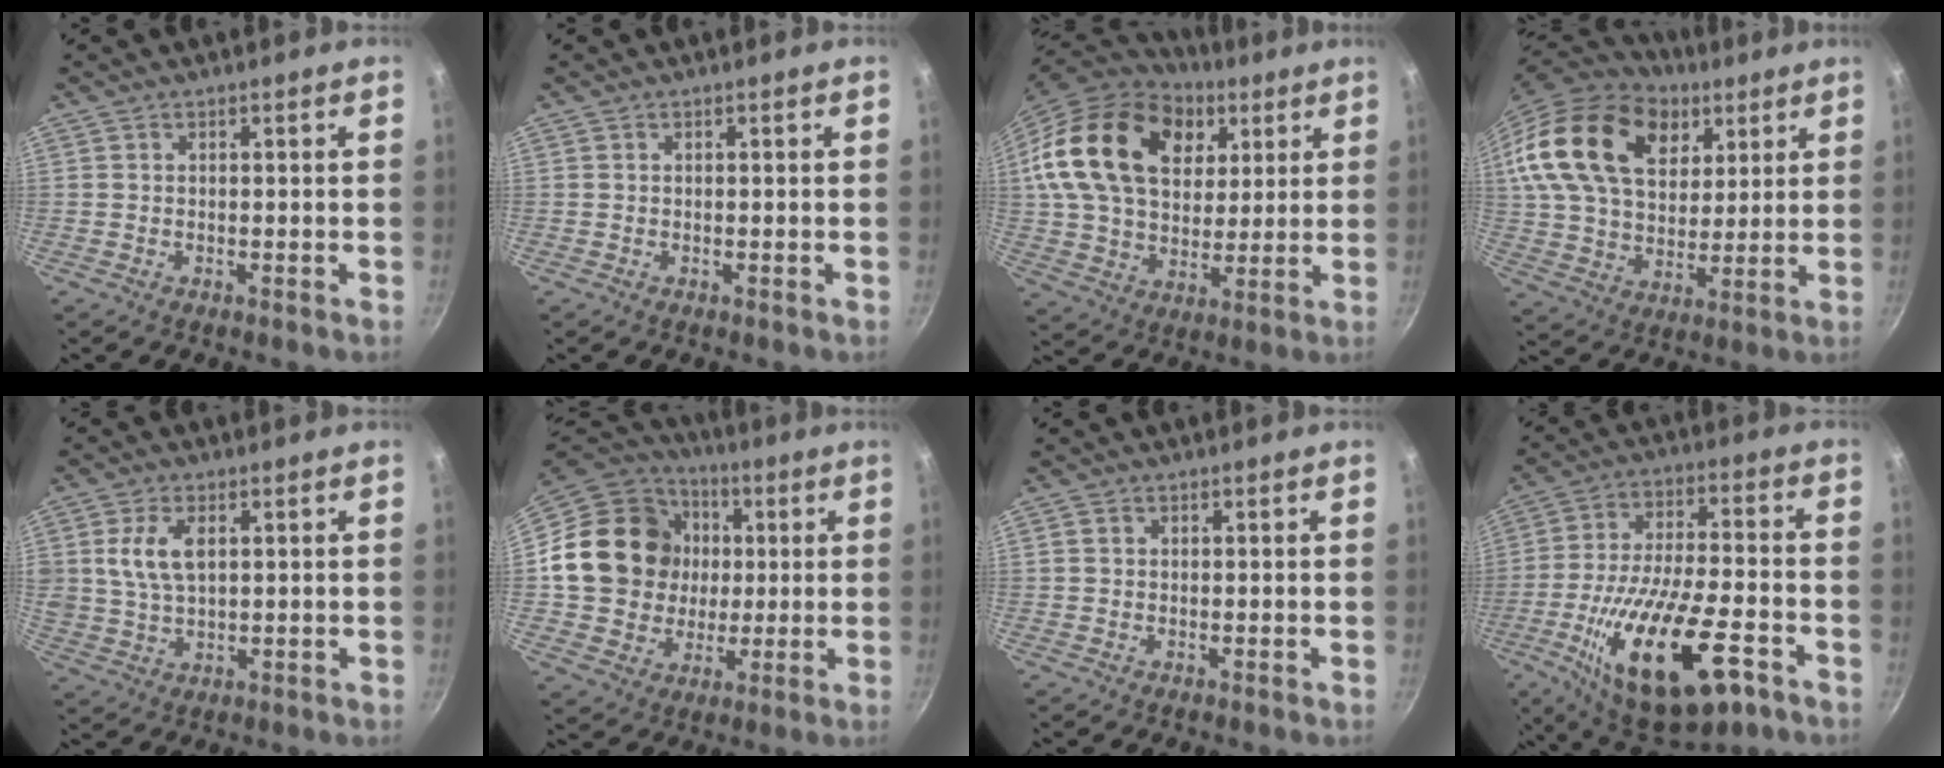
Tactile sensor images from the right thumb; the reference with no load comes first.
{"total": 0.0}
{"total": 25.4, "force": [9.2, 17.4, 16.1], "torque": [-0.264, -0.005, 0.158]}
{"total": 27.2, "force": [12.4, 17.8, 16.6], "torque": [-0.297, -0.002, 0.220]}
{"total": 7.9, "force": [2.2, 4.6, 6.0], "torque": [-0.114, -0.007, 0.044]}
{"total": 20.8, "force": [2.1, 18.3, 9.7], "torque": [-0.157, 0.020, 0.041]}
{"total": 0.8, "force": [0.2, 0.7, 0.2], "torque": [-0.003, 0.003, 0.003]}
{"total": 24.7, "force": [-10.5, 9.5, 20.2], "torque": [-0.343, 0.022, -0.167]}